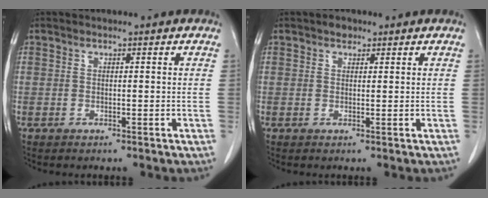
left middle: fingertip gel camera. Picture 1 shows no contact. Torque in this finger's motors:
{"motor_torque": [0.20, -0.17, -0.01, 0.00]}